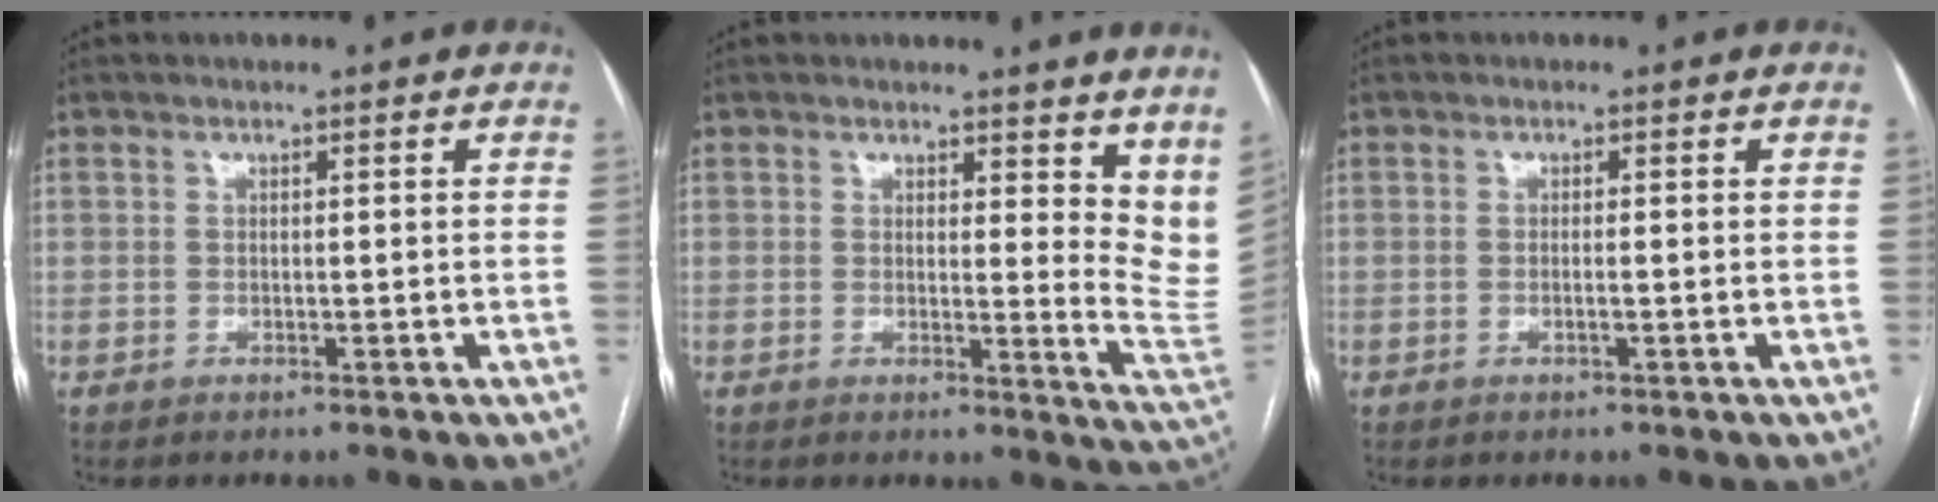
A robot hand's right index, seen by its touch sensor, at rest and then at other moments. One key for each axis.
{"total": 11.5, "fx": 9.6, "fy": 4.1, "fz": 4.9, "tx": -0.020, "ty": -0.044, "tz": 0.088}
{"total": 0.8, "fx": -0.2, "fy": 0.0, "fz": 0.8, "tx": -0.016, "ty": 0.000, "tz": -0.003}